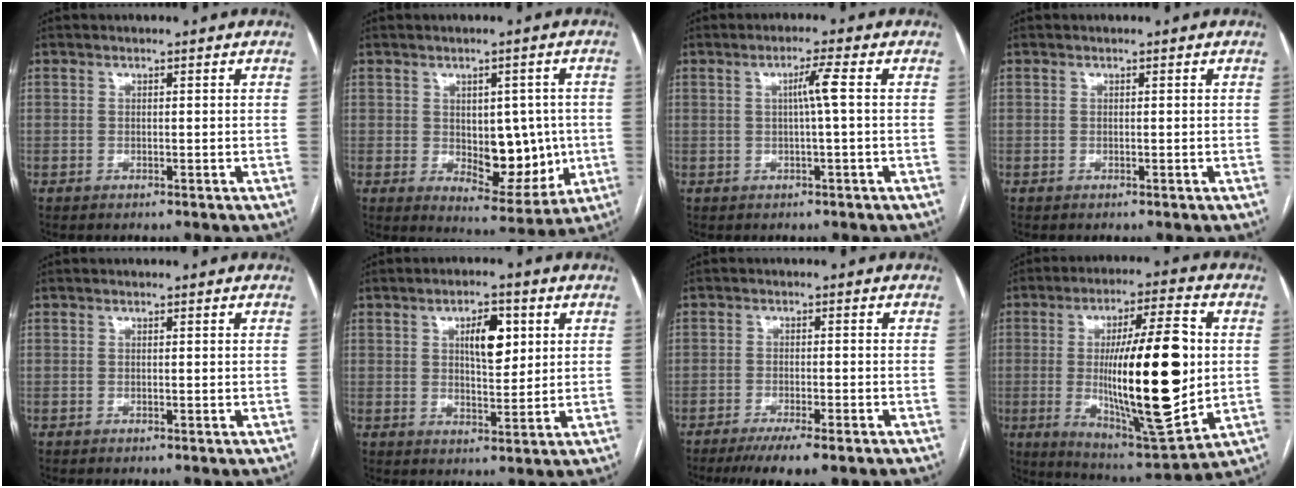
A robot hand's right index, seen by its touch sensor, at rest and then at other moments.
{"total": 9.7, "force": [-0.4, 5.2, 8.1], "torque": [-0.097, 0.001, 0.011]}
{"total": 3.1, "force": [0.3, -0.7, 3.0], "torque": [-0.053, 0.003, 0.005]}
{"total": 0.0}
{"total": 0.0}
{"total": 6.3, "force": [2.1, 2.4, 5.5], "torque": [-0.090, 0.006, 0.039]}
{"total": 7.0, "force": [-5.0, 1.3, 4.6], "torque": [-0.064, -0.012, -0.076]}
{"total": 22.1, "force": [0.1, 4.0, 21.8], "torque": [-0.370, -0.006, 0.007]}